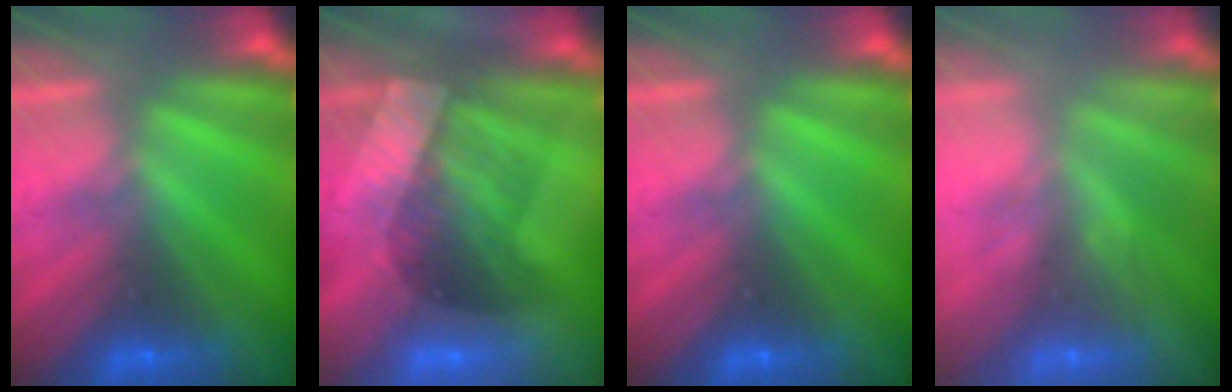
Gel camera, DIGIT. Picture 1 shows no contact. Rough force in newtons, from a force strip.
{"total": 3.1}
{"total": 0.0}
{"total": 2.3}